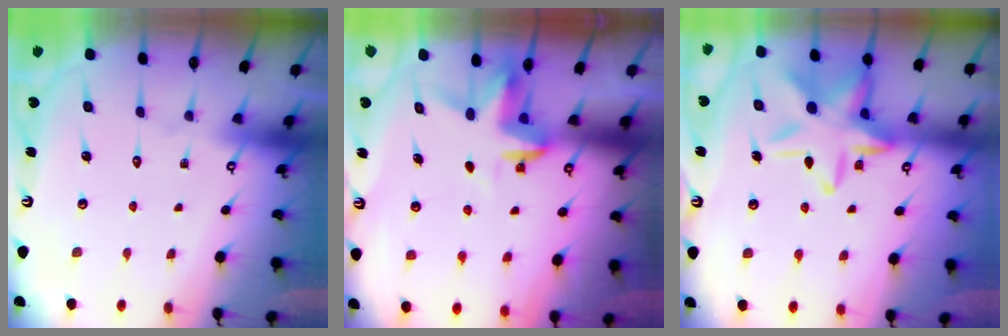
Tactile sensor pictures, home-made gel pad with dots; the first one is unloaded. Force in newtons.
{"total": 3.6, "press": 3.6, "slide": 0.2}
{"total": 17.6, "press": 17.6, "slide": 1.4}